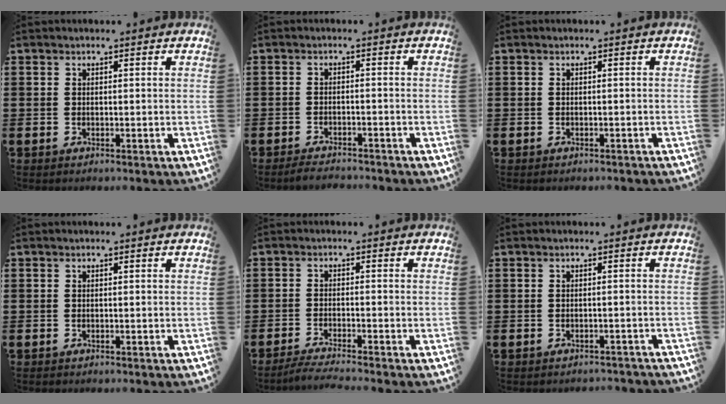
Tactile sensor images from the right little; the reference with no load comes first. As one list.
[{"total": 1.7, "force": [-1.7, 0.1, 0.2], "torque": [-0.007, 0.004, -0.035]}, {"total": 0.0}, {"total": 0.0}, {"total": 2.1, "force": [-1.9, -0.2, 1.0], "torque": [-0.016, 0.002, -0.036]}, {"total": 0.9, "force": [-0.9, 0.0, 0.0], "torque": [-0.002, 0.001, -0.019]}]